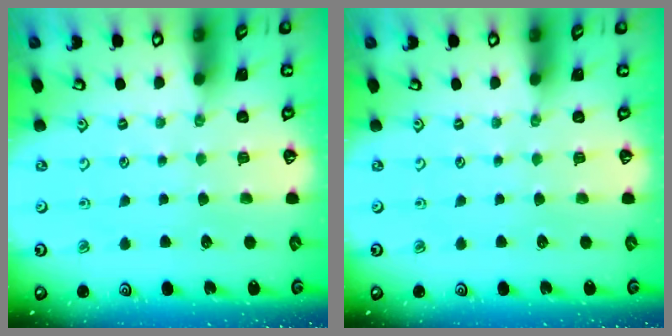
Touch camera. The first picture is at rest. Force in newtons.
{"total": 0.0}